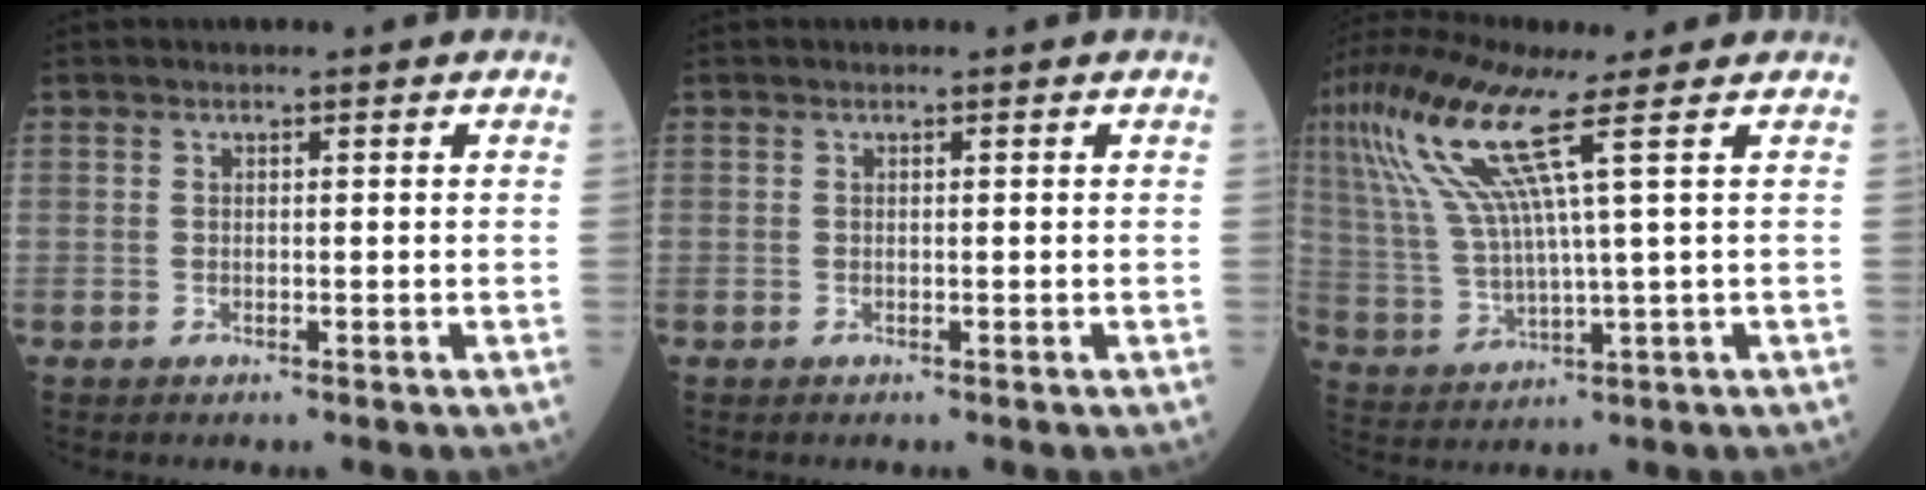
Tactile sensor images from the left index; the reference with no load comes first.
{"total": 0.0}
{"total": 12.2, "force": [6.0, -0.3, 10.6], "torque": [-0.244, 0.014, 0.124]}